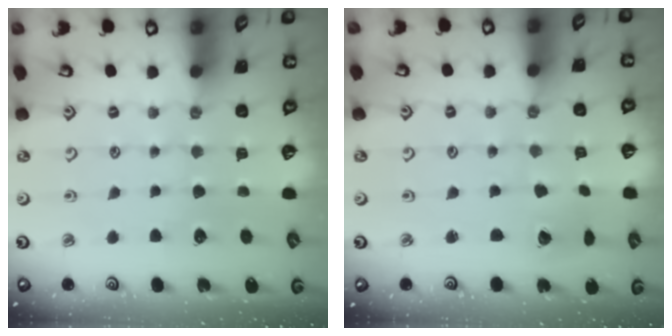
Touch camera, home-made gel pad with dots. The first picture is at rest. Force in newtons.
{"total": 1.9, "press": 1.9, "slide": 0.2}